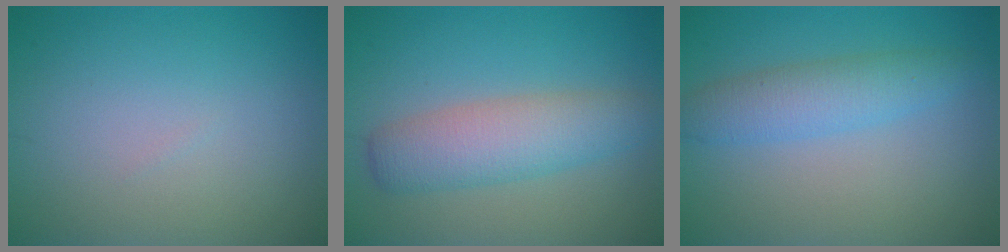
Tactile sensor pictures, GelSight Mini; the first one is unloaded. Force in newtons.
{"total": 4.9, "press": 4.9, "slide": 0.1}
{"total": 3.6, "press": 3.6, "slide": 0.1}